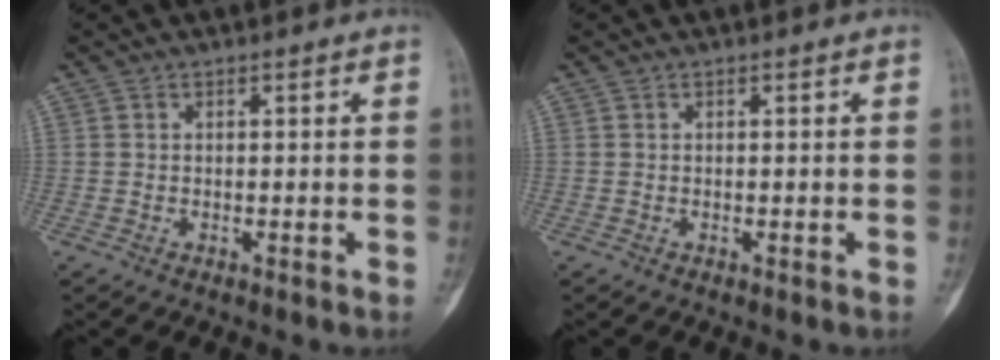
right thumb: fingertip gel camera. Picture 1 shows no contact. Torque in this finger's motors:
{"motor_torque": [-0.03, 0.01, 0.20, -0.18, 0.02]}